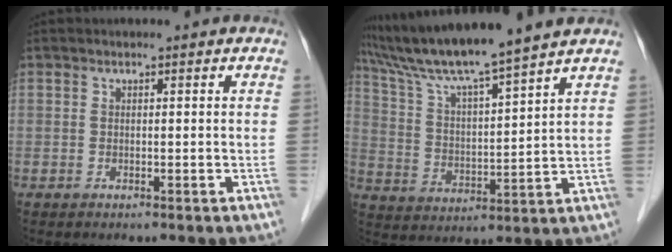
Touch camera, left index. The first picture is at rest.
{"total": 13.3, "force": [11.7, -1.7, 6.2], "torque": [-0.119, 0.012, 0.209]}